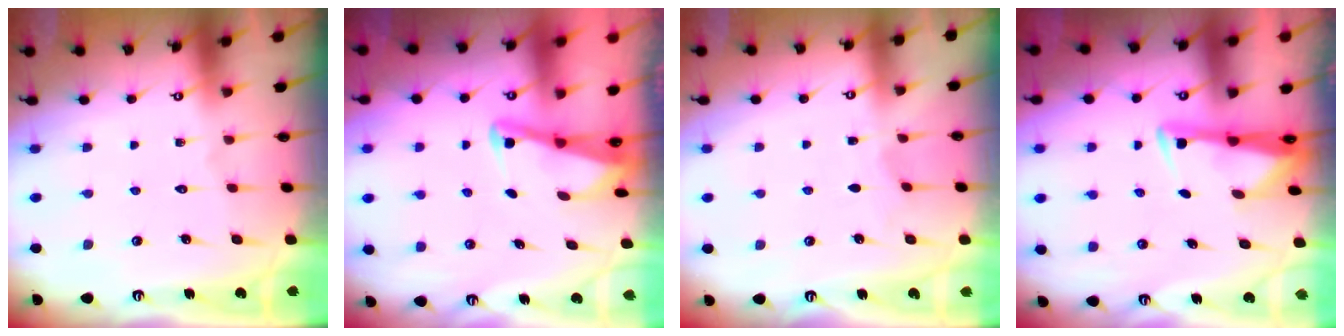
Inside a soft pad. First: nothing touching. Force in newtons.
{"total": 3.0, "press": 3.0, "slide": 0.4}
{"total": 2.7, "press": 2.7, "slide": 0.2}
{"total": 3.4, "press": 3.3, "slide": 0.9}